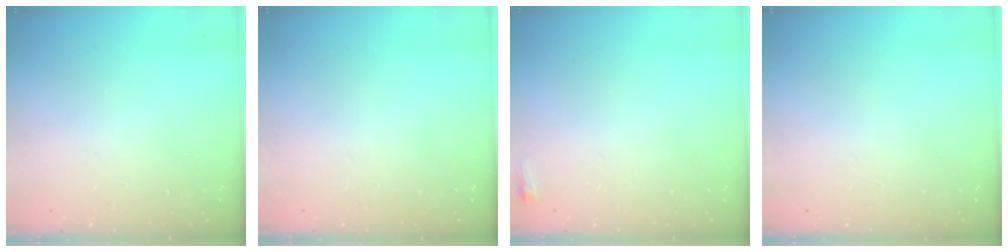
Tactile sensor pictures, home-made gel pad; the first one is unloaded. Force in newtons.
{"total": 0.0}
{"total": 2.9, "press": 2.6, "slide": 1.1}
{"total": 0.0}